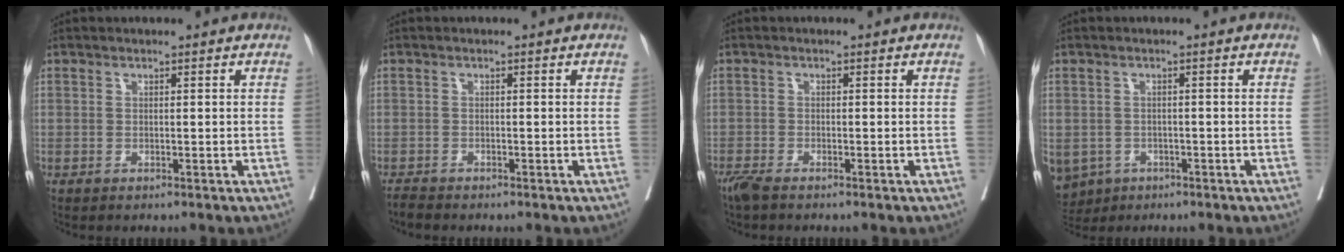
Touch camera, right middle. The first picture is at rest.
{"total": 1.2, "force": [-1.2, 0.0, 0.1], "torque": [-0.005, -0.005, -0.022]}
{"total": 2.2, "force": [-1.9, 0.2, 1.2], "torque": [-0.028, -0.008, -0.039]}
{"total": 9.0, "force": [-4.5, 7.2, 2.8], "torque": [-0.085, -0.004, -0.061]}